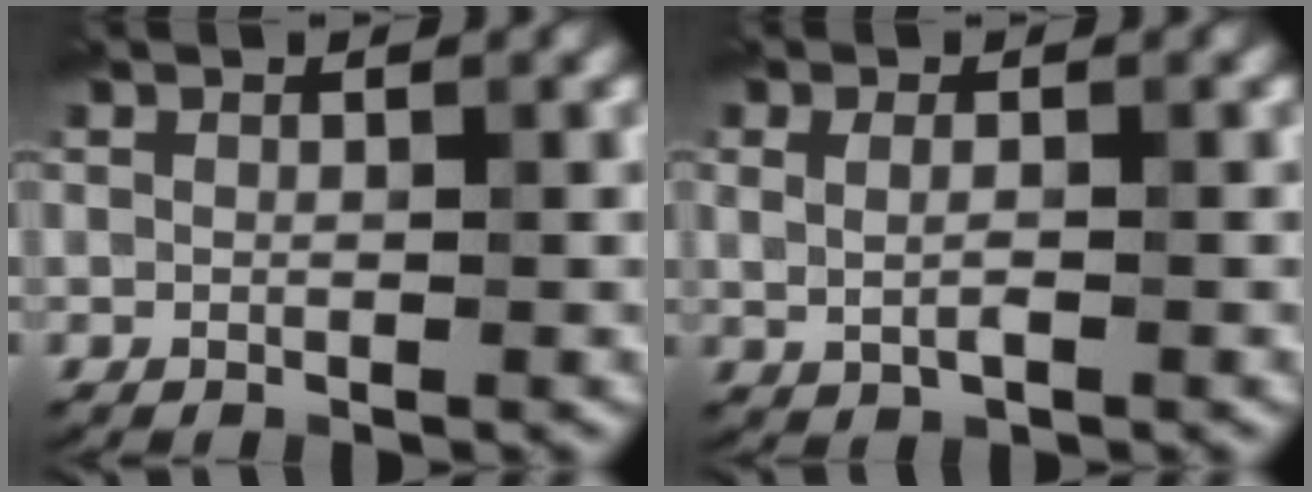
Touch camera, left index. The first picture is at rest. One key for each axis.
{"total": 1.6, "fx": 0.1, "fy": 0.8, "fz": 1.5, "tx": -0.039, "ty": 0.003, "tz": 0.010}